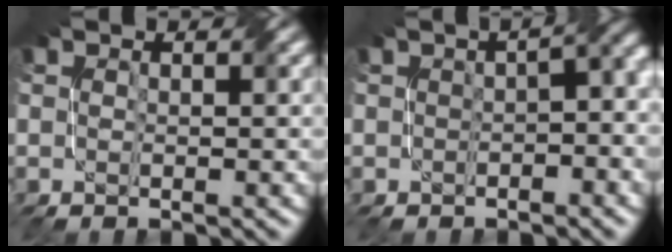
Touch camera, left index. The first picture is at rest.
{"total": 6.7, "force": [-0.4, 3.0, 5.9], "torque": [-0.028, 0.022, -0.014]}